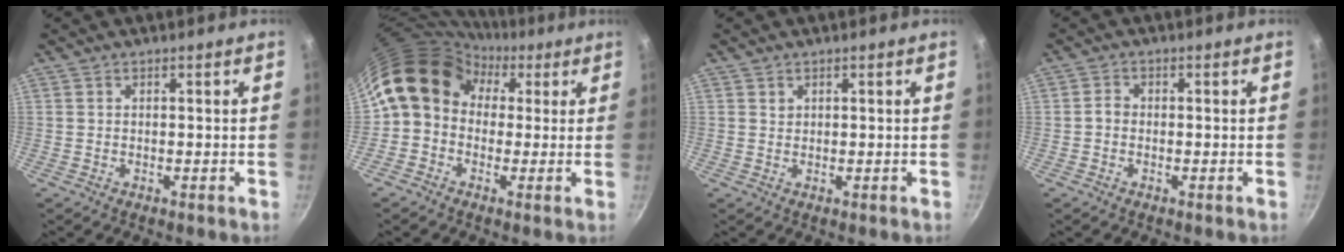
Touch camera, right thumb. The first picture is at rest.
{"total": 12.2, "force": [2.7, 10.0, 6.6], "torque": [-0.085, 0.027, 0.022]}
{"total": 0.8, "force": [0.5, 0.6, 0.2], "torque": [-0.001, 0.000, 0.009]}
{"total": 1.6, "force": [-0.5, 1.3, 0.8], "torque": [-0.012, 0.011, -0.010]}